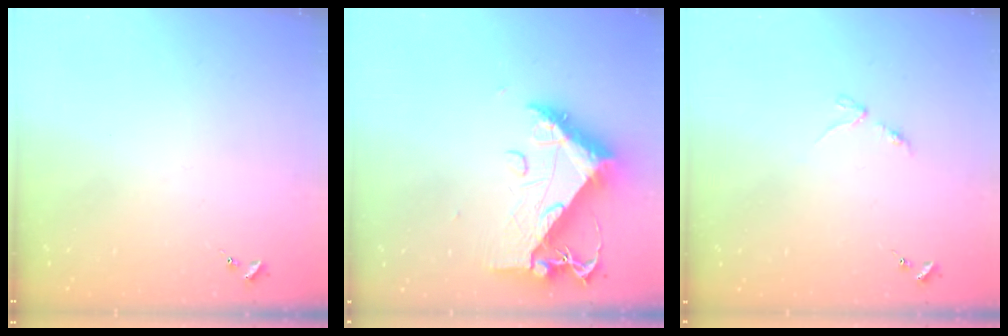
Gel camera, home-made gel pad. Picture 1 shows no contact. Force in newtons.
{"total": 13.1, "press": 13.1, "slide": 1.4}
{"total": 2.9, "press": 2.8, "slide": 0.4}